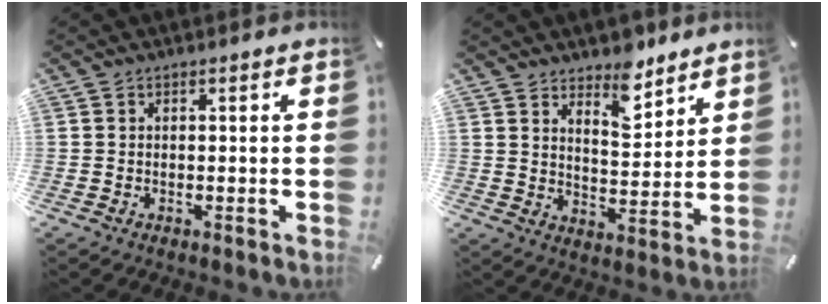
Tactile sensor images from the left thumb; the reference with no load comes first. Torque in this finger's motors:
{"motor_torque": [0.55, -0.47, 0.10, 0.03, 0.05]}